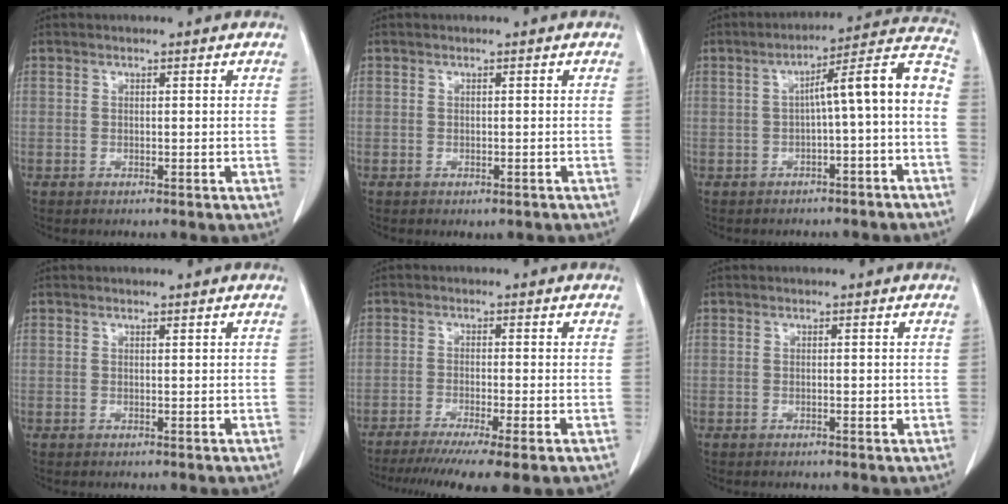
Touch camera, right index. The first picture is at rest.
{"total": 1.2, "force": [-0.8, 0.9, 0.4], "torque": [-0.003, 0.002, -0.005]}
{"total": 10.5, "force": [-1.8, 0.5, 10.4], "torque": [-0.141, 0.040, -0.027]}
{"total": 0.0}
{"total": 11.5, "force": [-8.6, 0.1, 7.7], "torque": [-0.116, -0.027, -0.134]}
{"total": 0.8, "force": [-0.1, 0.2, 0.7], "torque": [-0.012, 0.000, -0.001]}